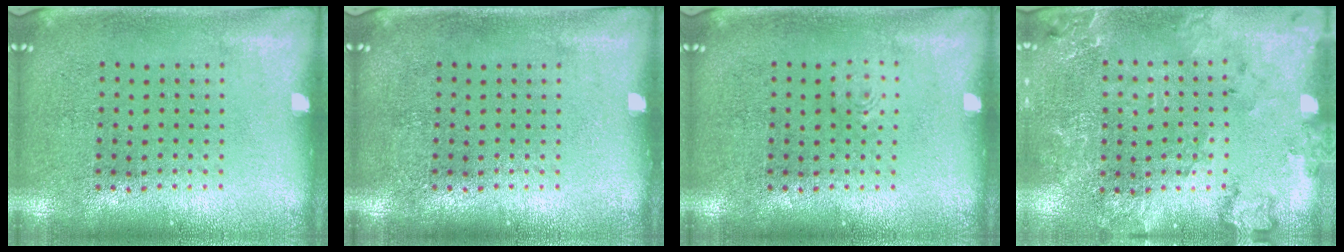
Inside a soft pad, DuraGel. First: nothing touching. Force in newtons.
{"total": 0.0}
{"total": 0.6, "press": 0.6, "slide": 0.2}
{"total": 1.9, "press": 1.9, "slide": 0.2}